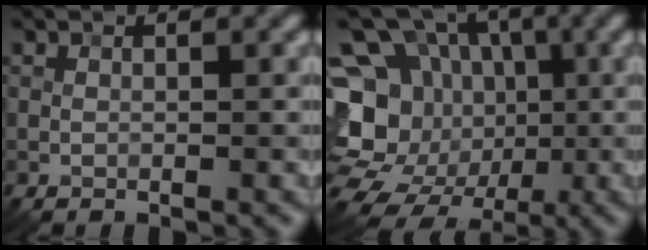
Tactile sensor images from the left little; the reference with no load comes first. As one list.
[{"total": 16.7, "force": [-2.2, 14.5, 7.9], "torque": [-0.169, 0.008, -0.046]}]